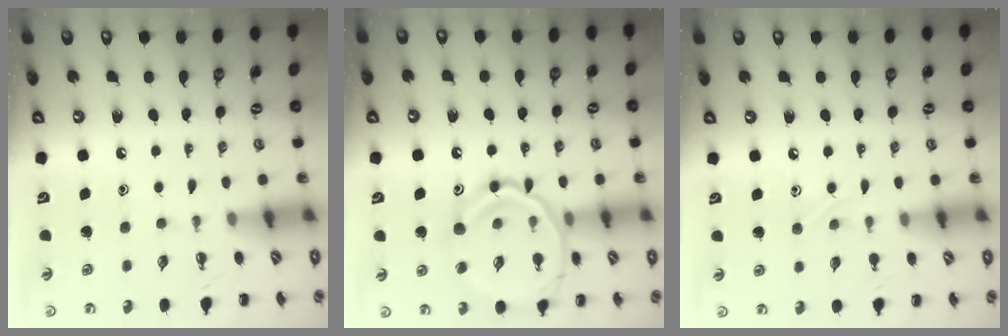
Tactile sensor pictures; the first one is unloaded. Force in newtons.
{"total": 16.1, "press": 16.0, "slide": 1.8}
{"total": 4.5, "press": 4.3, "slide": 1.1}